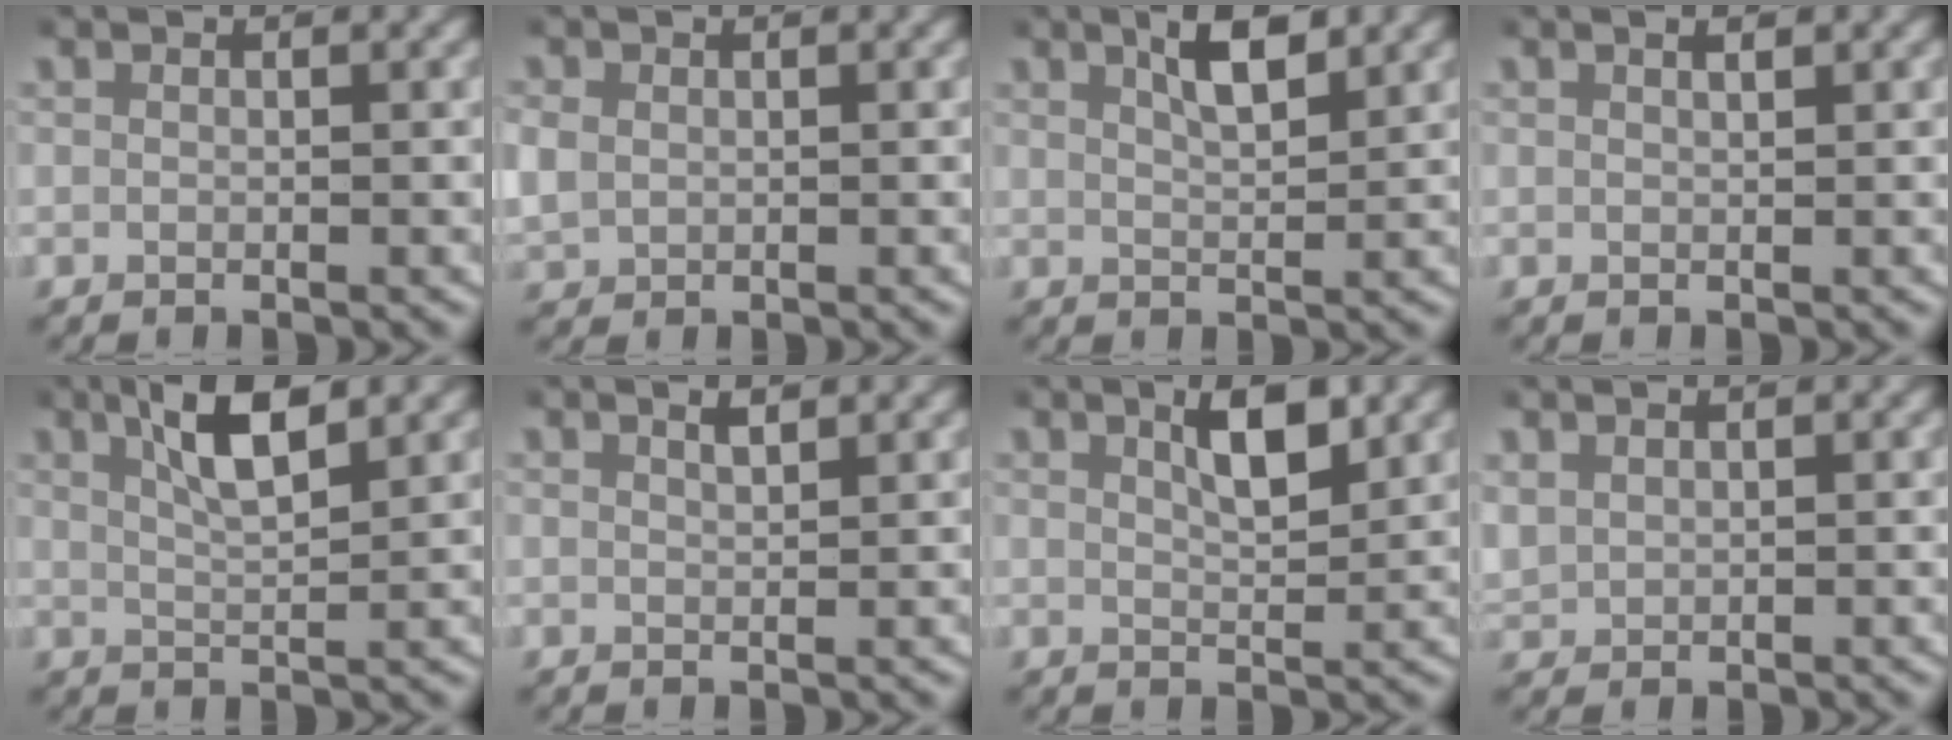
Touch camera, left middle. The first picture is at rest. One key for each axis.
{"total": 2.6, "fx": 0.3, "fy": 2.4, "fz": 1.2, "tx": -0.043, "ty": -0.004, "tz": 0.011}
{"total": 3.5, "fx": 2.2, "fy": 0.9, "fz": 2.6, "tx": -0.042, "ty": 0.002, "tz": 0.037}
{"total": 0.7, "fx": 0.5, "fy": 0.1, "fz": 0.5, "tx": -0.005, "ty": 0.002, "tz": 0.008}
{"total": 4.7, "fx": 2.6, "fy": 1.1, "fz": 3.8, "tx": -0.075, "ty": 0.004, "tz": 0.043}
{"total": 1.2, "fx": 1.0, "fy": 0.1, "fz": 0.8, "tx": -0.011, "ty": -0.002, "tz": 0.018}
{"total": 3.5, "fx": 1.9, "fy": 1.0, "fz": 2.7, "tx": -0.044, "ty": -0.003, "tz": 0.036}
{"total": 2.1, "fx": 1.1, "fy": 1.6, "fz": 0.7, "tx": -0.027, "ty": 0.003, "tz": 0.026}